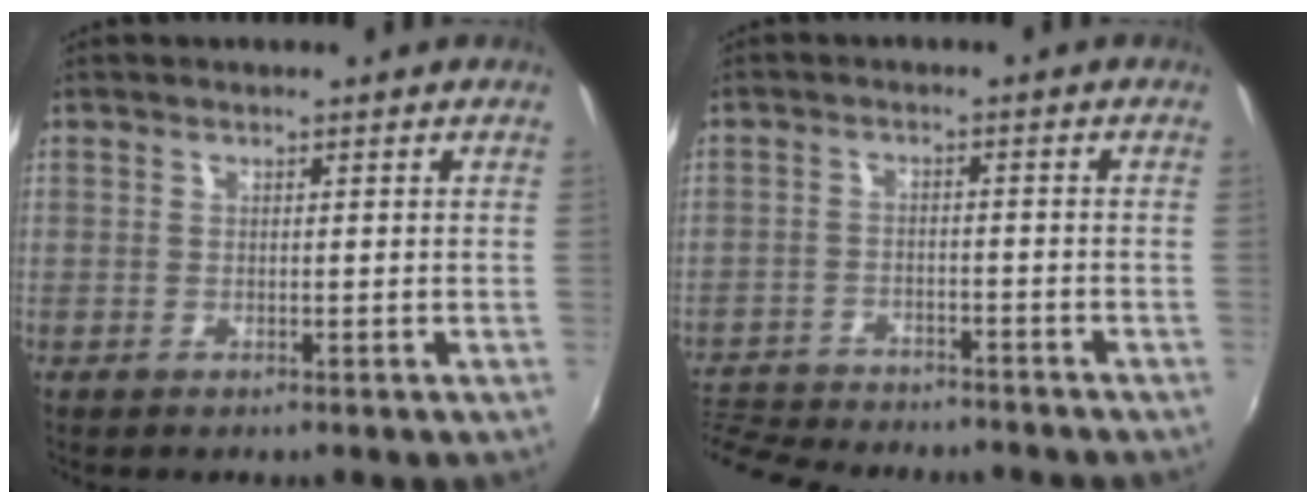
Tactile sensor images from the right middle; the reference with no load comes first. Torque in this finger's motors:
{"motor_torque": [0.92, -1.22, 0.35, 0.08]}